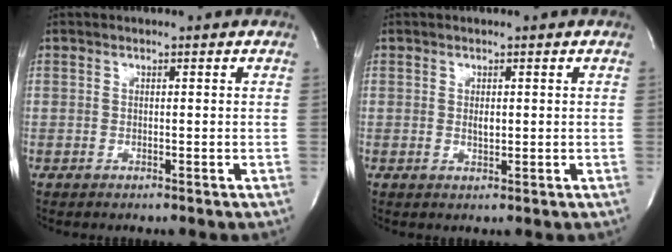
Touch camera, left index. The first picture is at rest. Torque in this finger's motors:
{"motor_torque": [0.23, 0.22, 0.18, 0.00]}